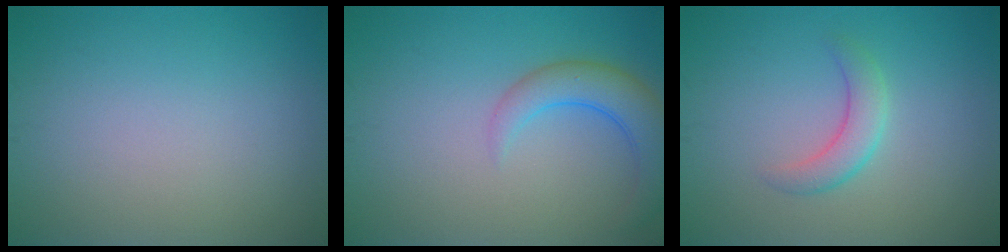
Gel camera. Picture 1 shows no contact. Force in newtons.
{"total": 4.0, "press": 4.0, "slide": 0.3}
{"total": 2.4, "press": 2.4, "slide": 0.1}